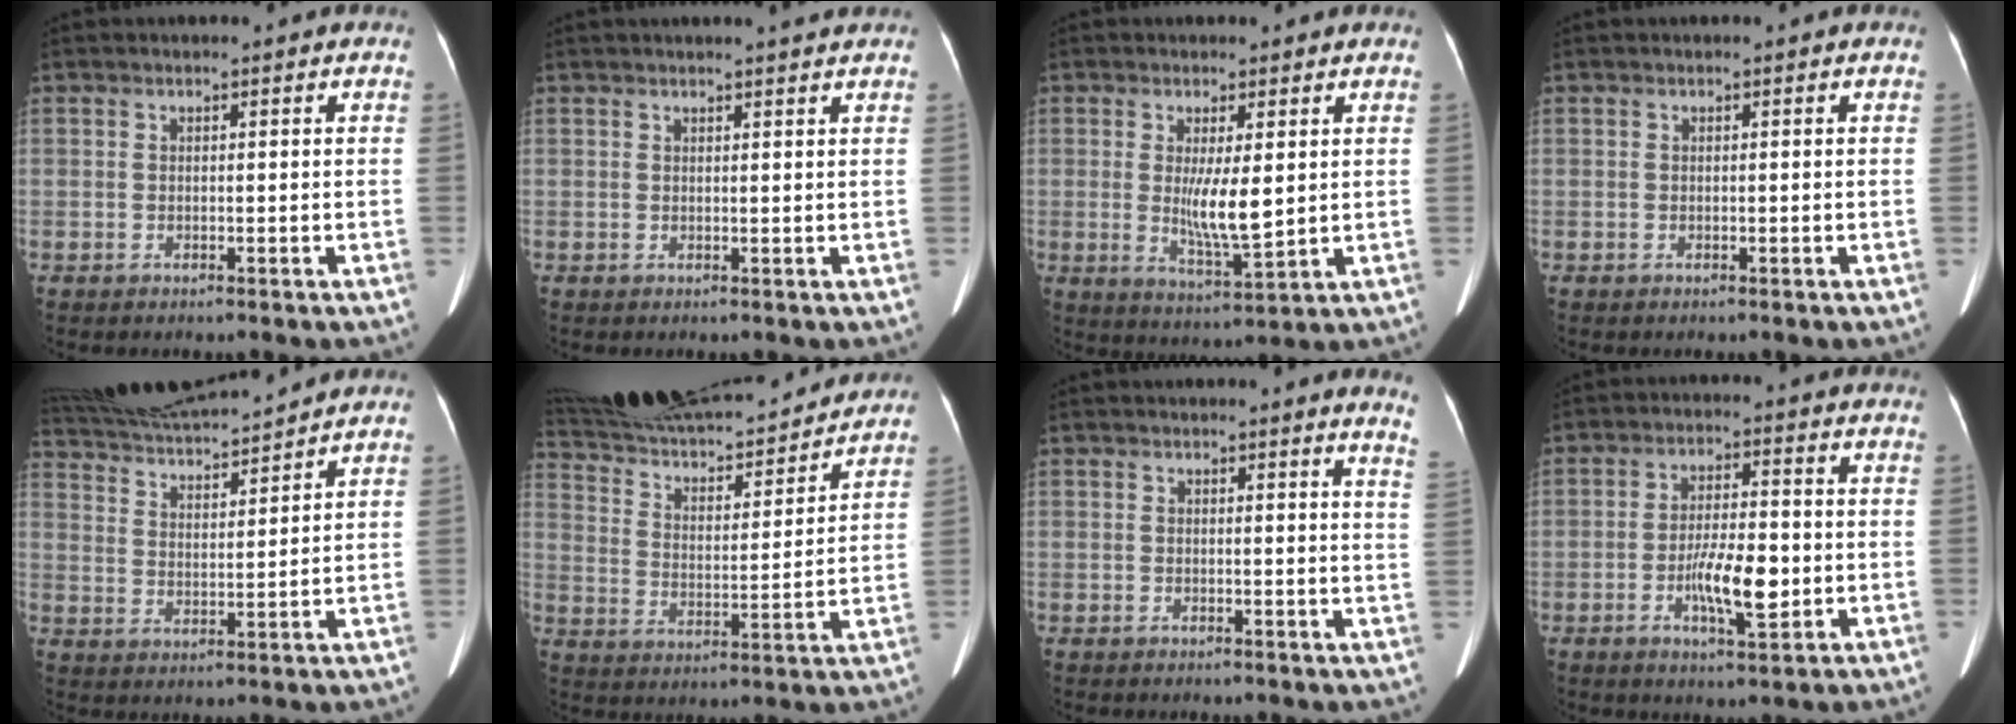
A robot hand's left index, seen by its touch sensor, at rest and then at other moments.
{"total": 3.2, "force": [2.9, -0.5, 1.2], "torque": [-0.014, 0.008, 0.033]}
{"total": 6.3, "force": [0.8, 1.0, 6.2], "torque": [-0.114, -0.019, 0.020]}
{"total": 0.0}
{"total": 15.6, "force": [14.7, 0.6, 5.3], "torque": [-0.100, 0.020, 0.251]}
{"total": 26.9, "force": [24.5, 4.5, 10.1], "torque": [-0.184, -0.001, 0.366]}
{"total": 5.6, "force": [5.3, -0.7, 1.8], "torque": [-0.016, -0.037, 0.029]}
{"total": 7.7, "force": [-1.8, 2.0, 7.2], "torque": [-0.131, -0.003, -0.031]}